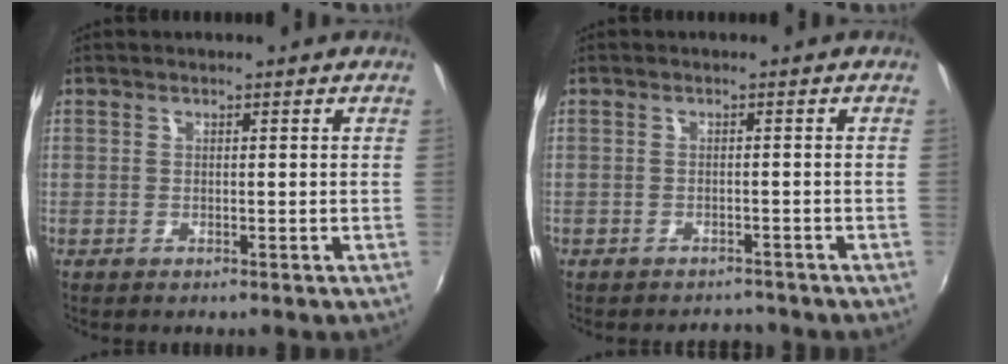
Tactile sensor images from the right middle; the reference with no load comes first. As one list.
[{"total": 3.1, "force": [-2.9, 1.2, 0.2], "torque": [-0.010, 0.001, -0.042]}]